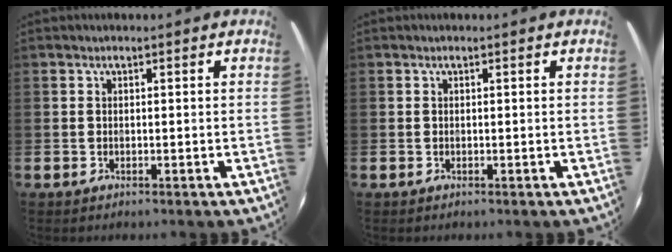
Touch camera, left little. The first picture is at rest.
{"total": 0.0}